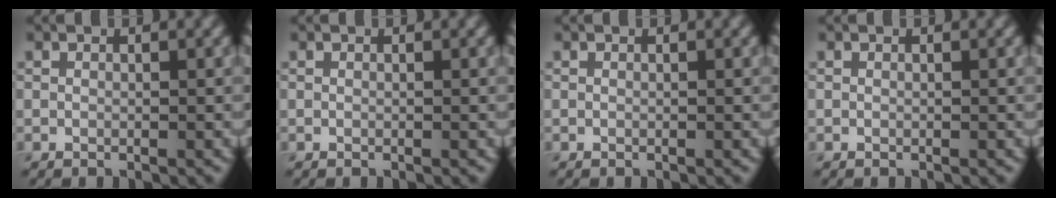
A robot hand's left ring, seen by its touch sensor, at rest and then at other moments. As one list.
[{"total": 0.0}, {"total": 0.0}, {"total": 0.0}]